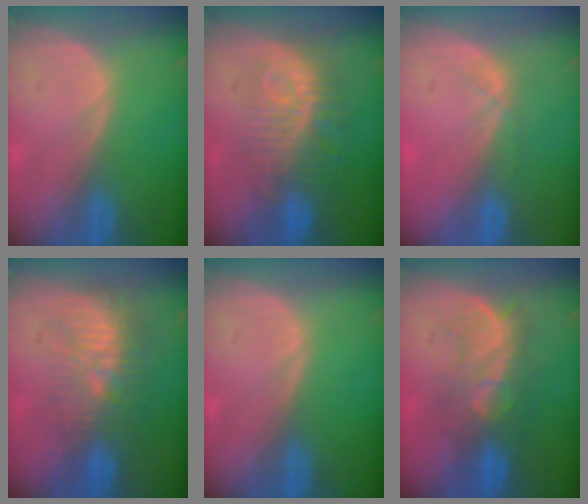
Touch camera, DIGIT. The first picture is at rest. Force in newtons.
{"total": 9.6, "press": 8.7, "slide": 4.0}
{"total": 1.7, "press": 1.5, "slide": 0.8}
{"total": 9.7, "press": 8.9, "slide": 3.8}
{"total": 0.0}
{"total": 8.0, "press": 7.9, "slide": 1.6}